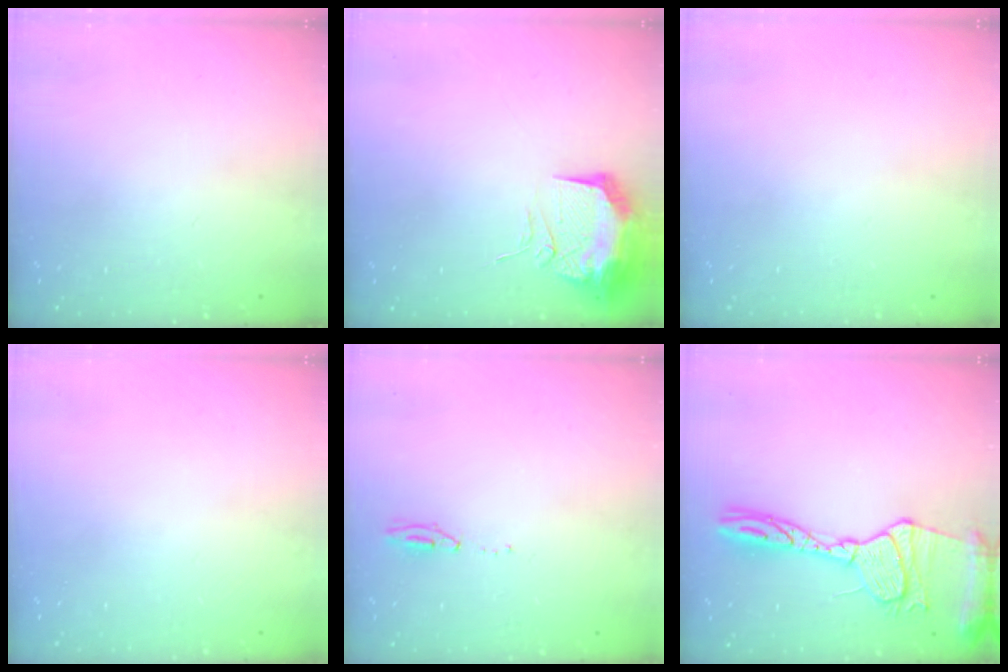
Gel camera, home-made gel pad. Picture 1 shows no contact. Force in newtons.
{"total": 11.4, "press": 11.2, "slide": 1.9}
{"total": 0.0}
{"total": 0.0}
{"total": 15.0, "press": 4.8, "slide": 14.3}
{"total": 17.8, "press": 17.7, "slide": 1.5}